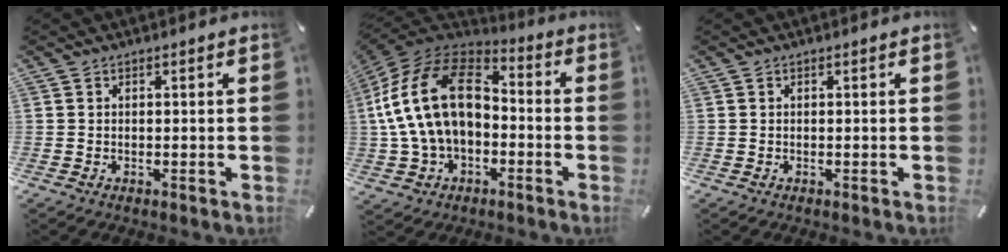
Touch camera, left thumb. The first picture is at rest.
{"total": 20.8, "force": [0.1, 14.4, 15.0], "torque": [-0.317, 0.026, -0.003]}
{"total": 0.0}